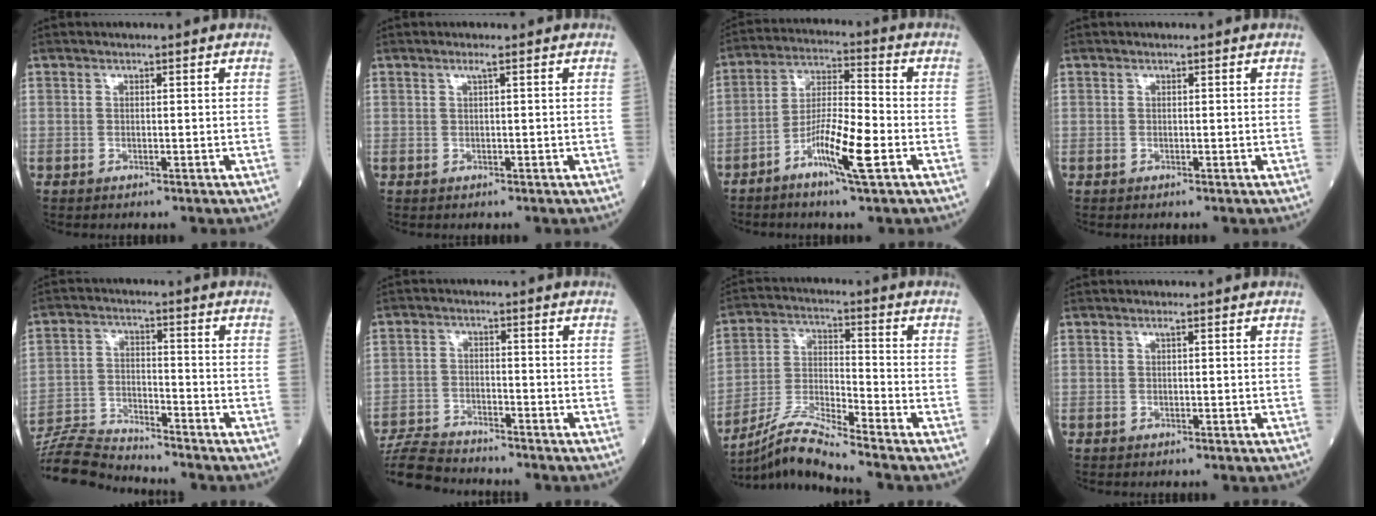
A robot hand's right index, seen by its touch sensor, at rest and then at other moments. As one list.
[{"total": 0.7, "force": [0.3, -0.2, 0.6], "torque": [-0.017, -0.001, 0.009]}, {"total": 9.5, "force": [-4.5, 0.7, 8.4], "torque": [-0.159, 0.001, -0.086]}, {"total": 0.0}, {"total": 9.0, "force": [-9.0, -0.2, 0.3], "torque": [-0.012, -0.002, -0.172]}, {"total": 8.8, "force": [-8.5, 1.2, 1.8], "torque": [-0.035, -0.010, -0.156]}, {"total": 9.0, "force": [-8.2, -1.8, 3.3], "torque": [-0.072, -0.012, -0.157]}, {"total": 0.0}]